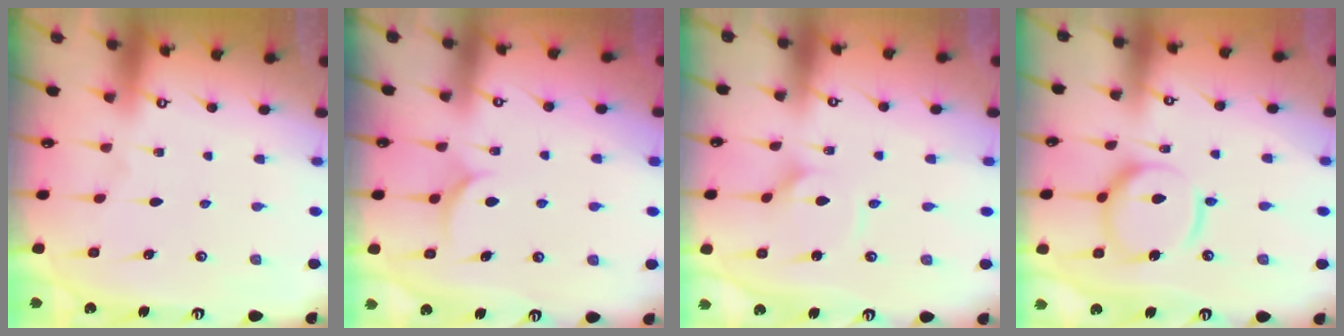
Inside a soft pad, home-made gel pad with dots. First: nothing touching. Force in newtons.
{"total": 4.6, "press": 4.6, "slide": 0.1}
{"total": 2.9, "press": 2.9, "slide": 0.2}
{"total": 14.8, "press": 14.7, "slide": 1.5}